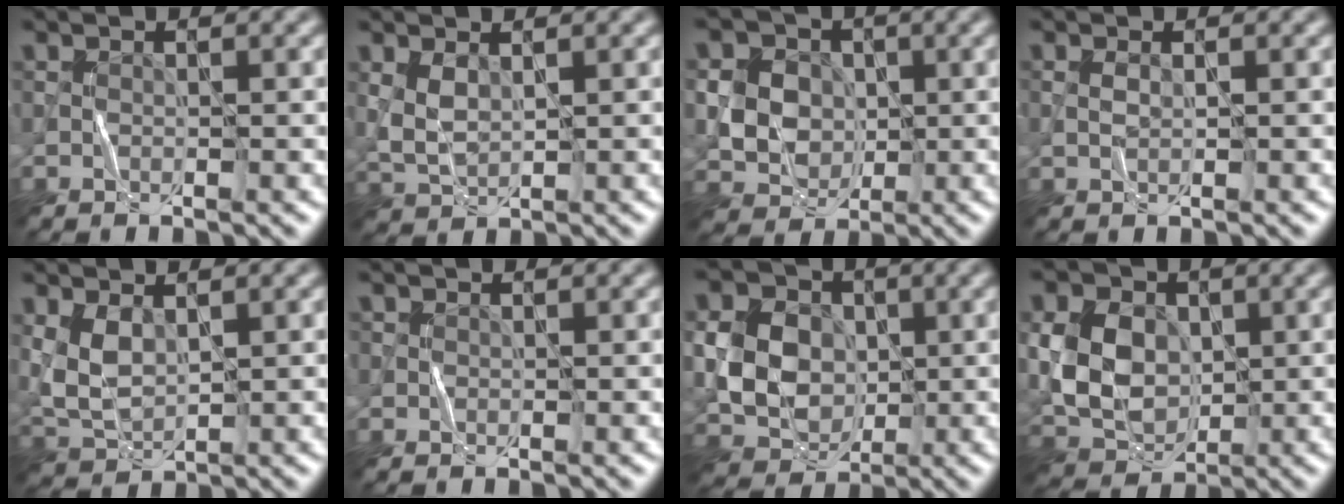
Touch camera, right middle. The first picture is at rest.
{"total": 2.3, "force": [0.9, 1.2, 1.7], "torque": [-0.044, -0.002, 0.025]}
{"total": 7.2, "force": [0.9, 6.3, 3.3], "torque": [-0.060, 0.020, 0.008]}
{"total": 0.9, "force": [0.2, 0.3, 0.8], "torque": [-0.019, 0.001, 0.002]}
{"total": 3.3, "force": [1.1, 1.9, 2.5], "torque": [-0.060, -0.003, 0.027]}
{"total": 0.7, "force": [0.0, 0.7, 0.0], "torque": [0.006, 0.000, -0.004]}
{"total": 7.5, "force": [0.1, 6.2, 4.2], "torque": [-0.077, 0.001, -0.004]}
{"total": 7.0, "force": [0.5, 5.4, 4.5], "torque": [-0.100, -0.002, 0.002]}